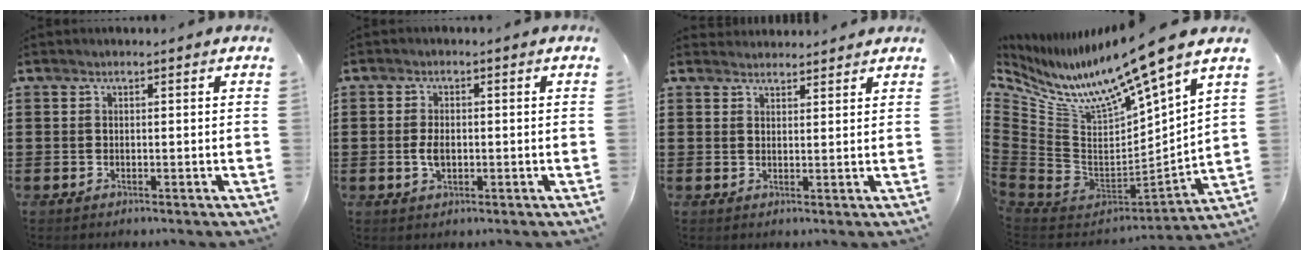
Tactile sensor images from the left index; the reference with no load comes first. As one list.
[{"total": 2.8, "force": [-0.3, 1.5, 2.4], "torque": [-0.054, 0.000, -0.009]}, {"total": 2.0, "force": [2.0, 0.3, -0.2], "torque": [-0.002, -0.001, 0.039]}, {"total": 11.0, "force": [9.3, 0.1, 5.9], "torque": [-0.146, -0.087, 0.152]}]